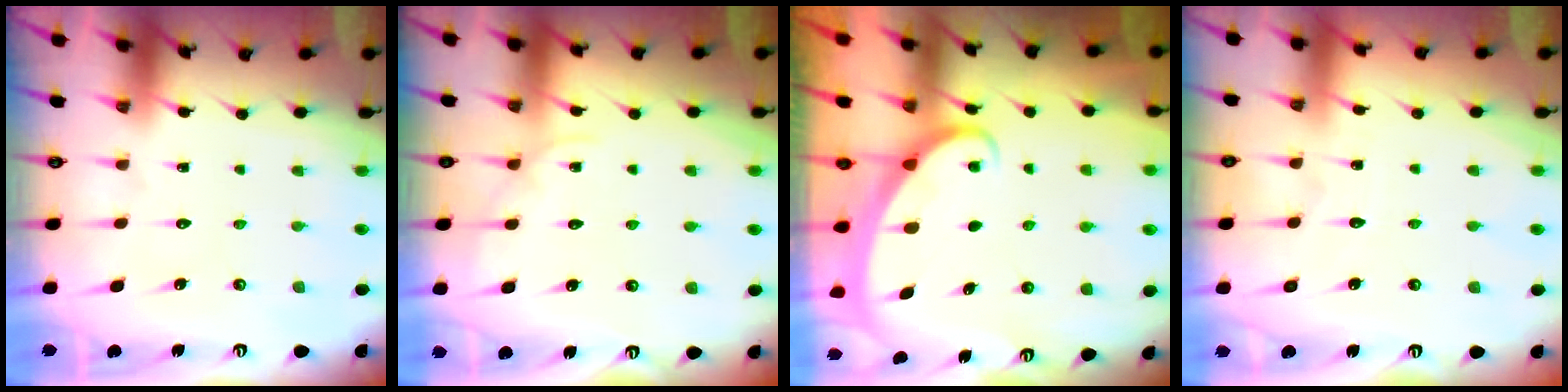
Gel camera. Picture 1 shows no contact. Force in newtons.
{"total": 3.3, "press": 3.3, "slide": 0.3}
{"total": 2.3, "press": 2.3, "slide": 0.3}
{"total": 2.8, "press": 2.8, "slide": 0.3}